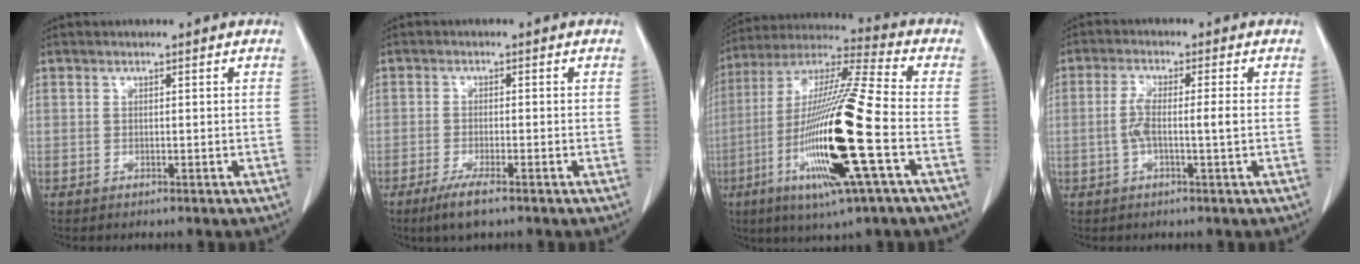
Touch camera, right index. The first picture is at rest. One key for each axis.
{"total": 4.1, "fx": -2.8, "fy": 0.4, "fz": 3.1, "tx": -0.064, "ty": -0.011, "tz": -0.050}
{"total": 22.1, "fx": -6.1, "fy": 0.4, "fz": 21.2, "tx": -0.438, "ty": -0.031, "tz": -0.122}
{"total": 4.3, "fx": -0.6, "fy": 0.2, "fz": 4.3, "tx": -0.090, "ty": 0.009, "tz": -0.009}